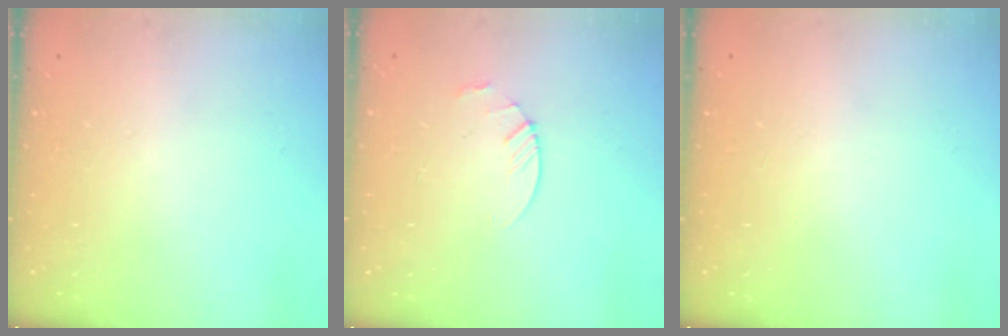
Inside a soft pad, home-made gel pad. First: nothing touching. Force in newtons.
{"total": 3.0, "press": 2.9, "slide": 0.3}
{"total": 0.0}